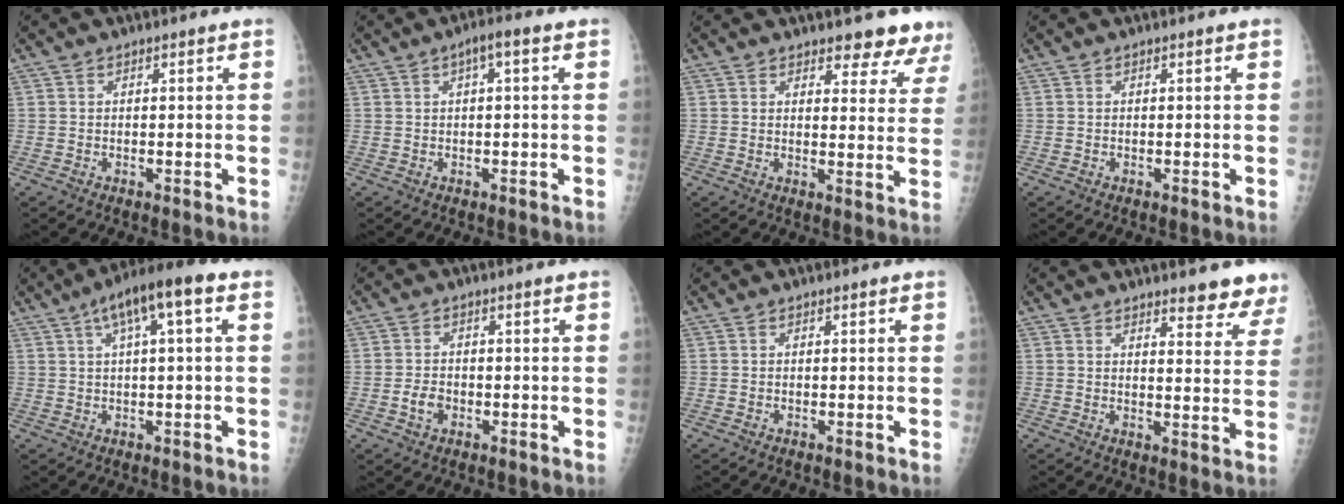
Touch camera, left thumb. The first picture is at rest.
{"total": 2.8, "force": [0.8, 0.7, 2.6], "torque": [-0.044, 0.012, 0.008]}
{"total": 7.7, "force": [6.9, 2.8, 1.9], "torque": [0.018, -0.040, 0.062]}
{"total": 0.0}
{"total": 9.4, "force": [3.4, 2.1, 8.5], "torque": [-0.149, 0.031, 0.049]}
{"total": 3.0, "force": [-1.1, 2.2, 1.7], "torque": [-0.024, 0.007, -0.020]}
{"total": 0.0}
{"total": 8.0, "force": [7.0, 2.4, 3.2], "torque": [-0.003, -0.042, 0.068]}